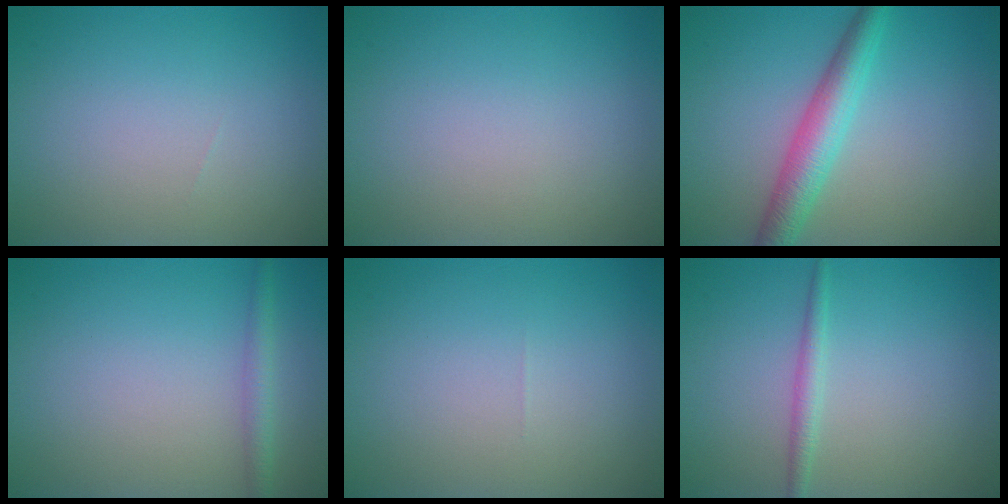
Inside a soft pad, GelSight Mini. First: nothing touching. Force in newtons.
{"total": 0.0}
{"total": 4.3, "press": 4.3, "slide": 0.1}
{"total": 1.7, "press": 1.7, "slide": 0.1}
{"total": 0.0}
{"total": 1.4, "press": 1.4, "slide": 0.1}